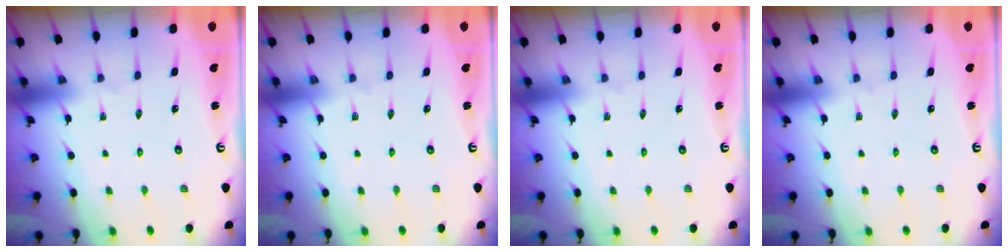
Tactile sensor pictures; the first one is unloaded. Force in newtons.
{"total": 0.0}
{"total": 0.0}
{"total": 0.0}